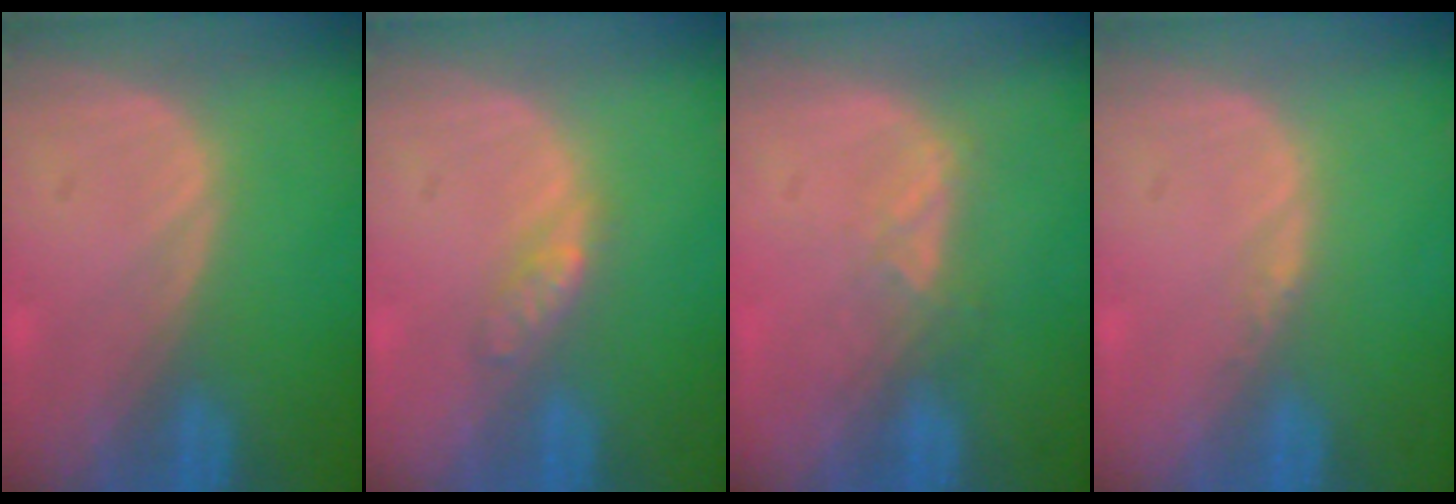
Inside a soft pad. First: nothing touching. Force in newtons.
{"total": 2.4, "press": 2.4, "slide": 0.2}
{"total": 2.3, "press": 2.2, "slide": 0.9}
{"total": 0.6, "press": 0.5, "slide": 0.4}